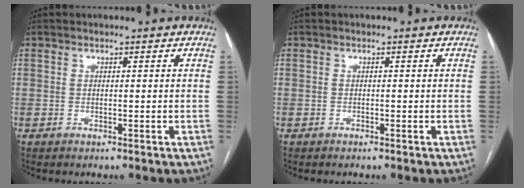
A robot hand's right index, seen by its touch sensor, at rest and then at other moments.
{"total": 0.0}